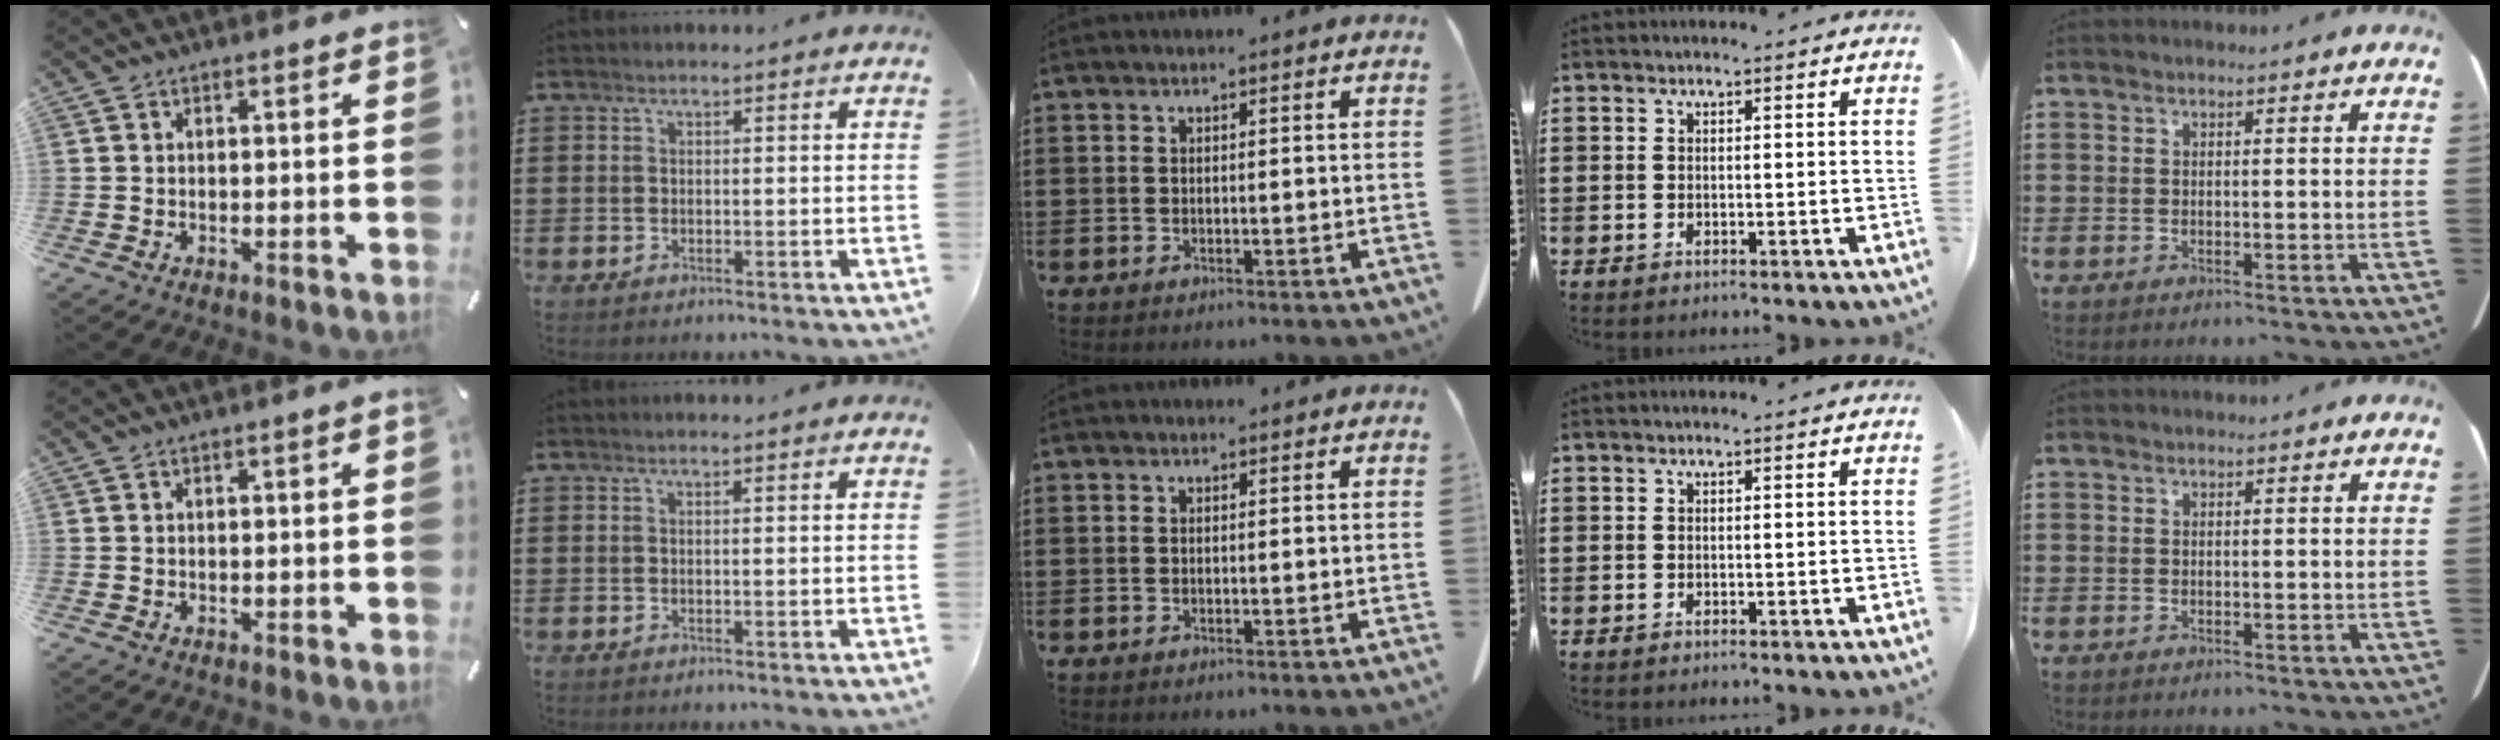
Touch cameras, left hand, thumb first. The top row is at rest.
{"thumb": {"total": 0.6, "force": [0.0, 0.0, 0.6], "torque": [-0.009, 0.000, 0.000]}}